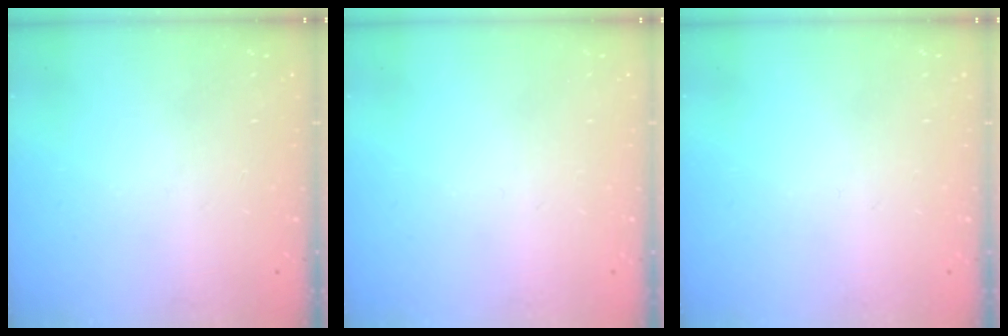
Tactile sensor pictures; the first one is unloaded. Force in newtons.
{"total": 0.0}
{"total": 0.0}